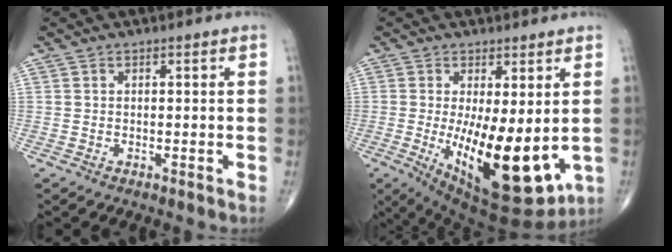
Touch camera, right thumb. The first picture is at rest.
{"total": 17.3, "force": [-2.0, 6.5, 15.9], "torque": [-0.250, -0.040, -0.006]}